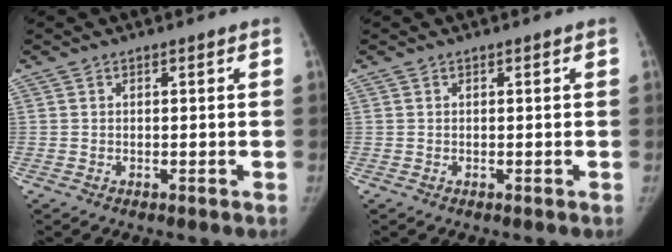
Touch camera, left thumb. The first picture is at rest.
{"total": 0.0}